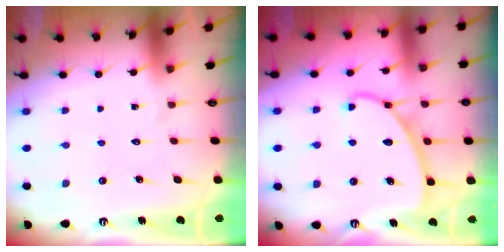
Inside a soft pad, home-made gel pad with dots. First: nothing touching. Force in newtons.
{"total": 8.7, "press": 8.7, "slide": 0.4}